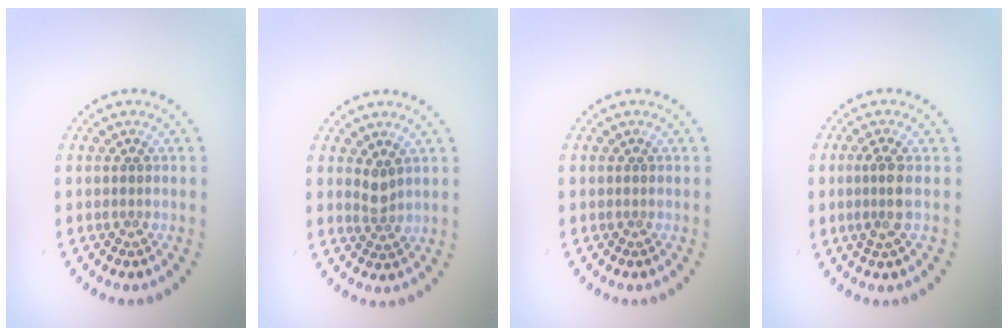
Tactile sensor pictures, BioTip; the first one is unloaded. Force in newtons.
{"total": 1.6, "press": 1.2, "slide": 1.0}
{"total": 0.0}
{"total": 2.1, "press": 1.7, "slide": 1.2}